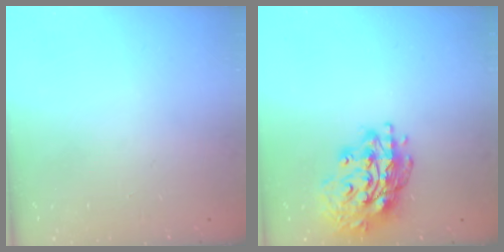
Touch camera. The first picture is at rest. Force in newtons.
{"total": 17.4, "press": 17.3, "slide": 1.8}